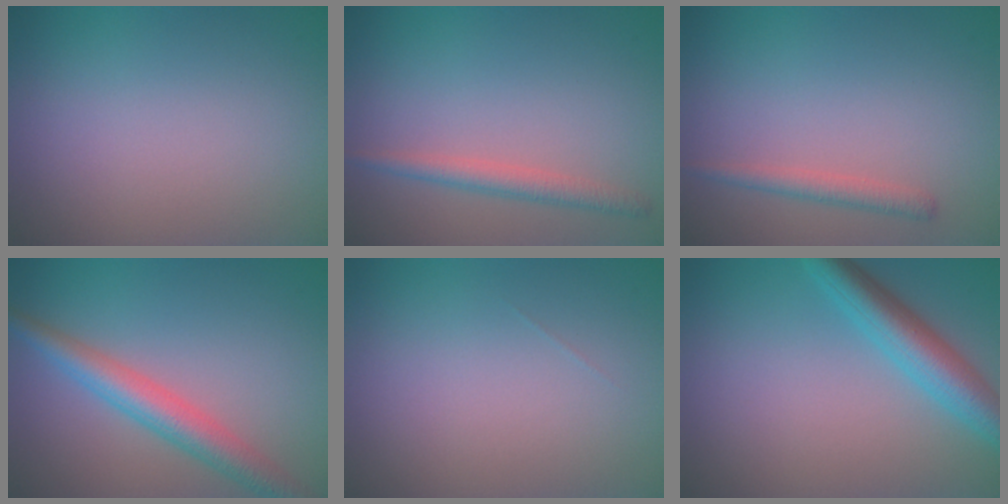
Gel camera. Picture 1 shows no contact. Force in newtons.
{"total": 2.0, "press": 2.0, "slide": 0.1}
{"total": 1.5, "press": 1.5, "slide": 0.1}
{"total": 4.2, "press": 4.2, "slide": 0.1}
{"total": 0.0}
{"total": 4.8, "press": 4.8, "slide": 0.2}